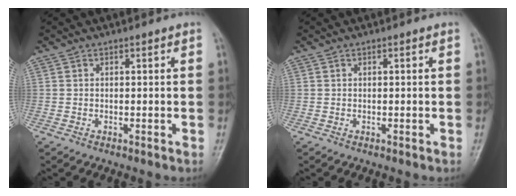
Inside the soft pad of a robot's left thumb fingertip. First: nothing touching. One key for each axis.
{"total": 0.0}